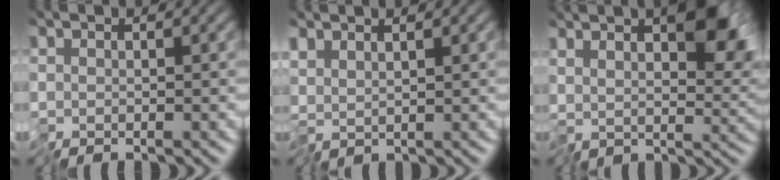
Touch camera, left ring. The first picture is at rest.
{"total": 1.4, "force": [1.4, -0.1, 0.4], "torque": [-0.014, 0.004, 0.031]}
{"total": 7.4, "force": [3.4, 2.8, 6.0], "torque": [-0.100, 0.003, 0.059]}